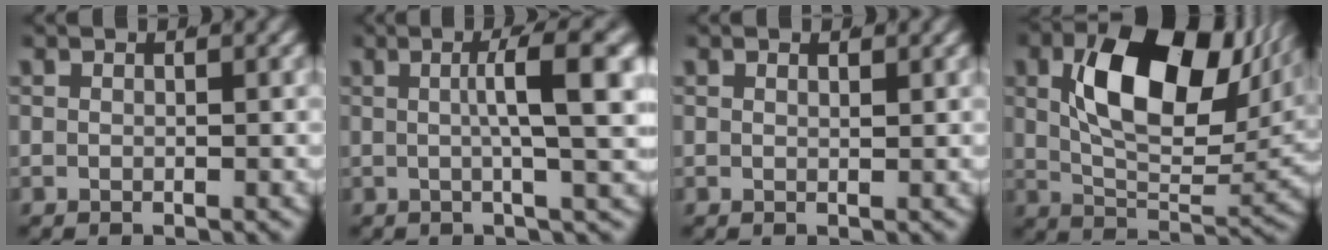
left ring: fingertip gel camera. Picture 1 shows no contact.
{"total": 5.4, "force": [0.8, -0.2, 5.3], "torque": [-0.076, 0.005, 0.015]}
{"total": 0.6, "force": [0.4, -0.3, 0.2], "torque": [-0.002, -0.007, 0.010]}
{"total": 13.0, "force": [4.2, 6.3, 10.5], "torque": [-0.158, 0.002, 0.065]}